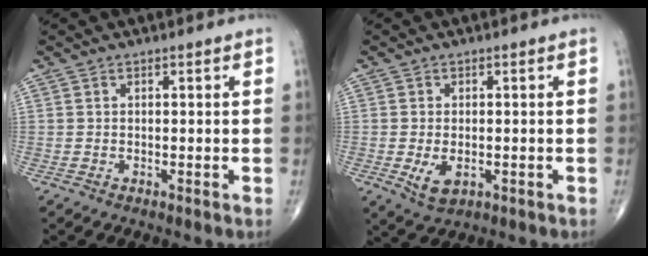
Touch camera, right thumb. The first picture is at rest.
{"total": 4.3, "force": [-1.1, 2.5, 3.3], "torque": [-0.056, -0.006, -0.009]}